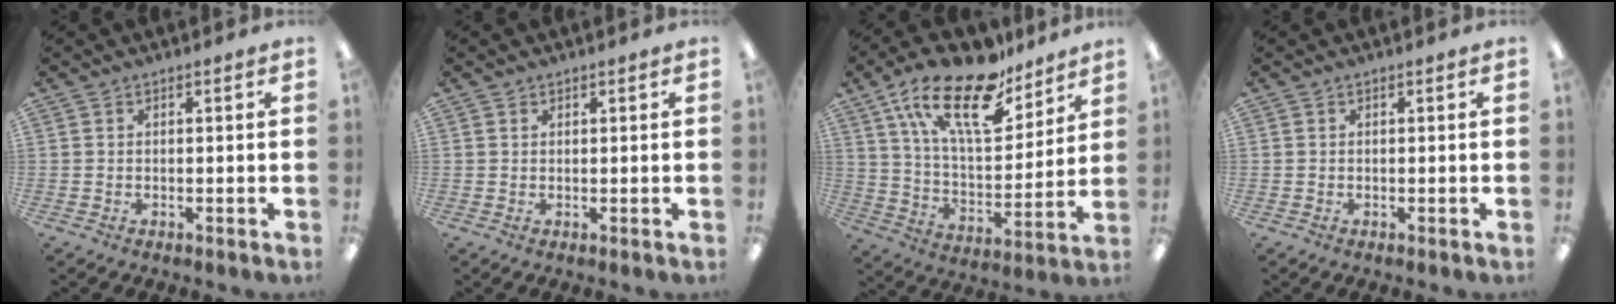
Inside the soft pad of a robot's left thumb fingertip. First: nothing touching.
{"total": 0.6, "force": [0.6, 0.3, -0.1], "torque": [0.001, 0.000, 0.011]}
{"total": 22.5, "force": [14.8, 9.2, 14.2], "torque": [-0.246, -0.077, 0.257]}
{"total": 0.0}